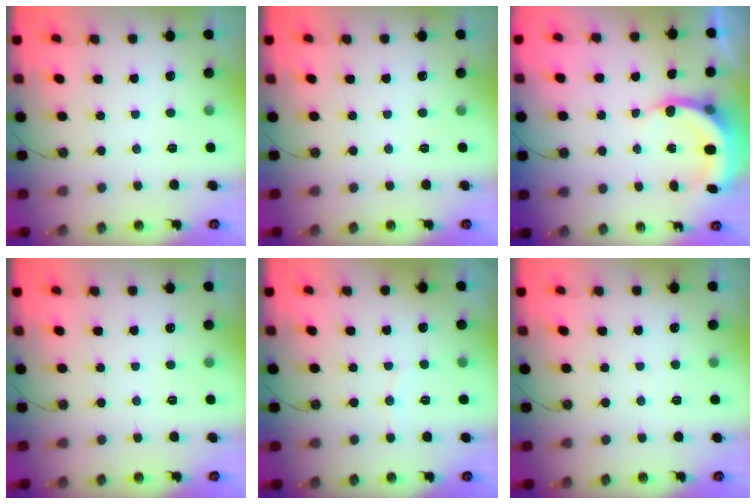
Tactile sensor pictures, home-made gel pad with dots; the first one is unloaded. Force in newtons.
{"total": 0.0}
{"total": 6.1, "press": 6.1, "slide": 1.0}
{"total": 0.0}
{"total": 3.1, "press": 3.0, "slide": 0.9}
{"total": 1.4, "press": 1.3, "slide": 0.1}